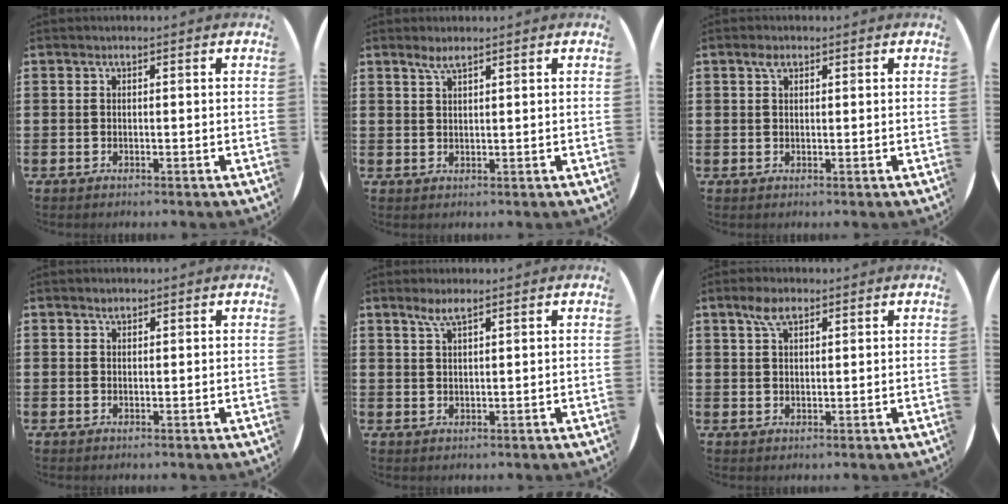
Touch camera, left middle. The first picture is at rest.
{"total": 2.0, "force": [1.6, 0.1, 1.2], "torque": [-0.025, 0.003, 0.027]}
{"total": 1.4, "force": [0.8, 0.7, 0.8], "torque": [-0.009, 0.003, 0.012]}
{"total": 0.9, "force": [0.8, 0.3, 0.2], "torque": [0.003, -0.001, 0.012]}
{"total": 2.8, "force": [2.0, 0.3, 1.9], "torque": [-0.040, 0.005, 0.036]}
{"total": 3.5, "force": [2.4, 1.5, 2.2], "torque": [-0.039, 0.005, 0.040]}